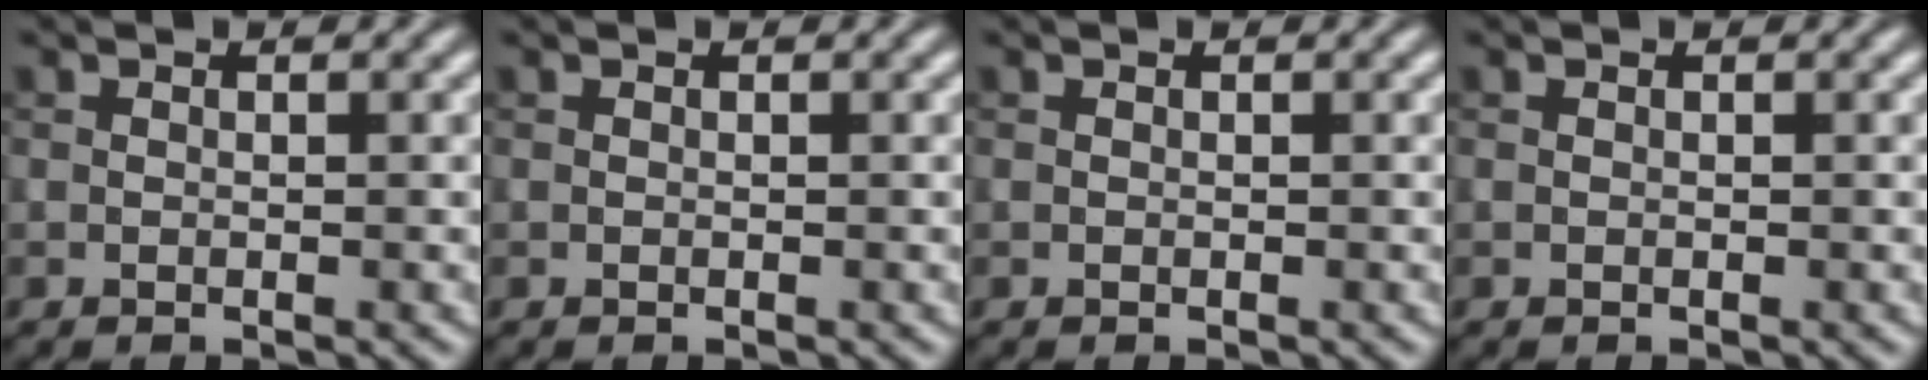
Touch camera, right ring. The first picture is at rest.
{"total": 0.0}
{"total": 0.0}
{"total": 0.0}